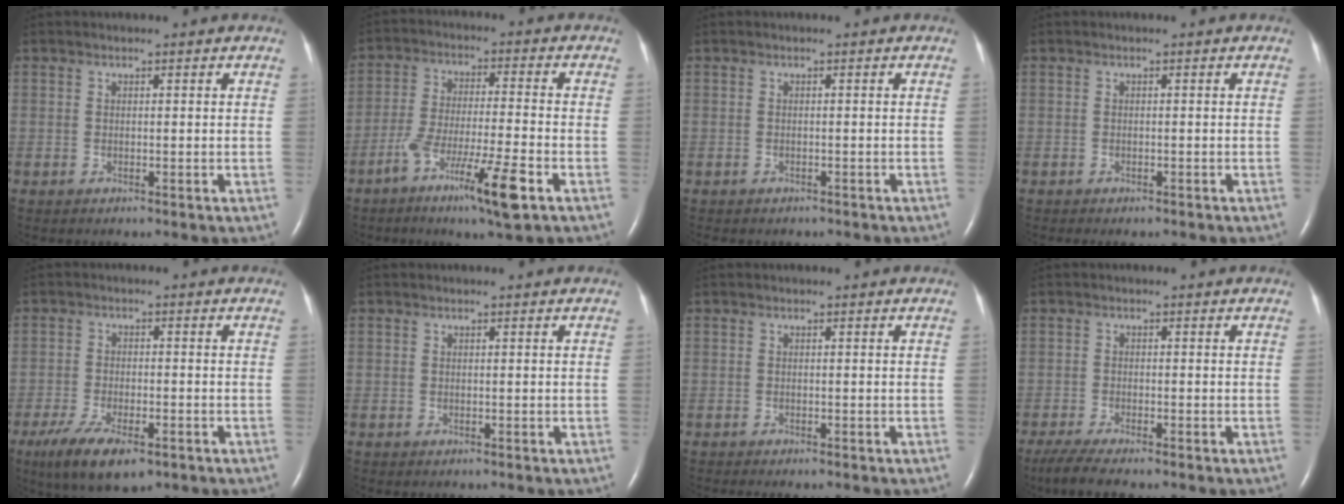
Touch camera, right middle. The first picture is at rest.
{"total": 10.8, "force": [-5.8, 0.1, 9.1], "torque": [-0.170, -0.017, -0.104]}
{"total": 2.9, "force": [-2.5, 1.2, 0.9], "torque": [-0.014, -0.003, -0.025]}
{"total": 2.5, "force": [-2.1, 0.8, 1.0], "torque": [-0.012, -0.005, -0.021]}
{"total": 9.2, "force": [-5.7, 3.1, 6.5], "torque": [-0.120, -0.016, -0.091]}
{"total": 0.0}
{"total": 3.3, "force": [-2.8, 0.7, 1.5], "torque": [-0.018, -0.006, -0.030]}
{"total": 6.0, "force": [-4.8, 0.7, 3.6], "torque": [-0.069, -0.017, -0.077]}